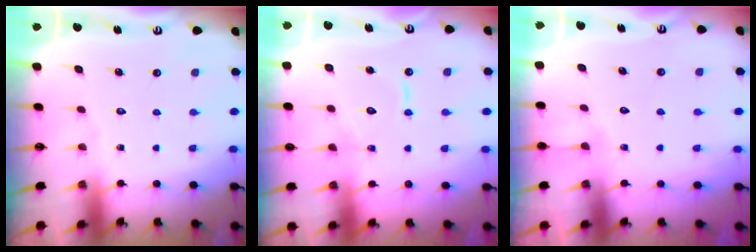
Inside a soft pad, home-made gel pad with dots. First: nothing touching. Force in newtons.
{"total": 9.8, "press": 9.8, "slide": 0.9}
{"total": 3.9, "press": 3.9, "slide": 0.4}